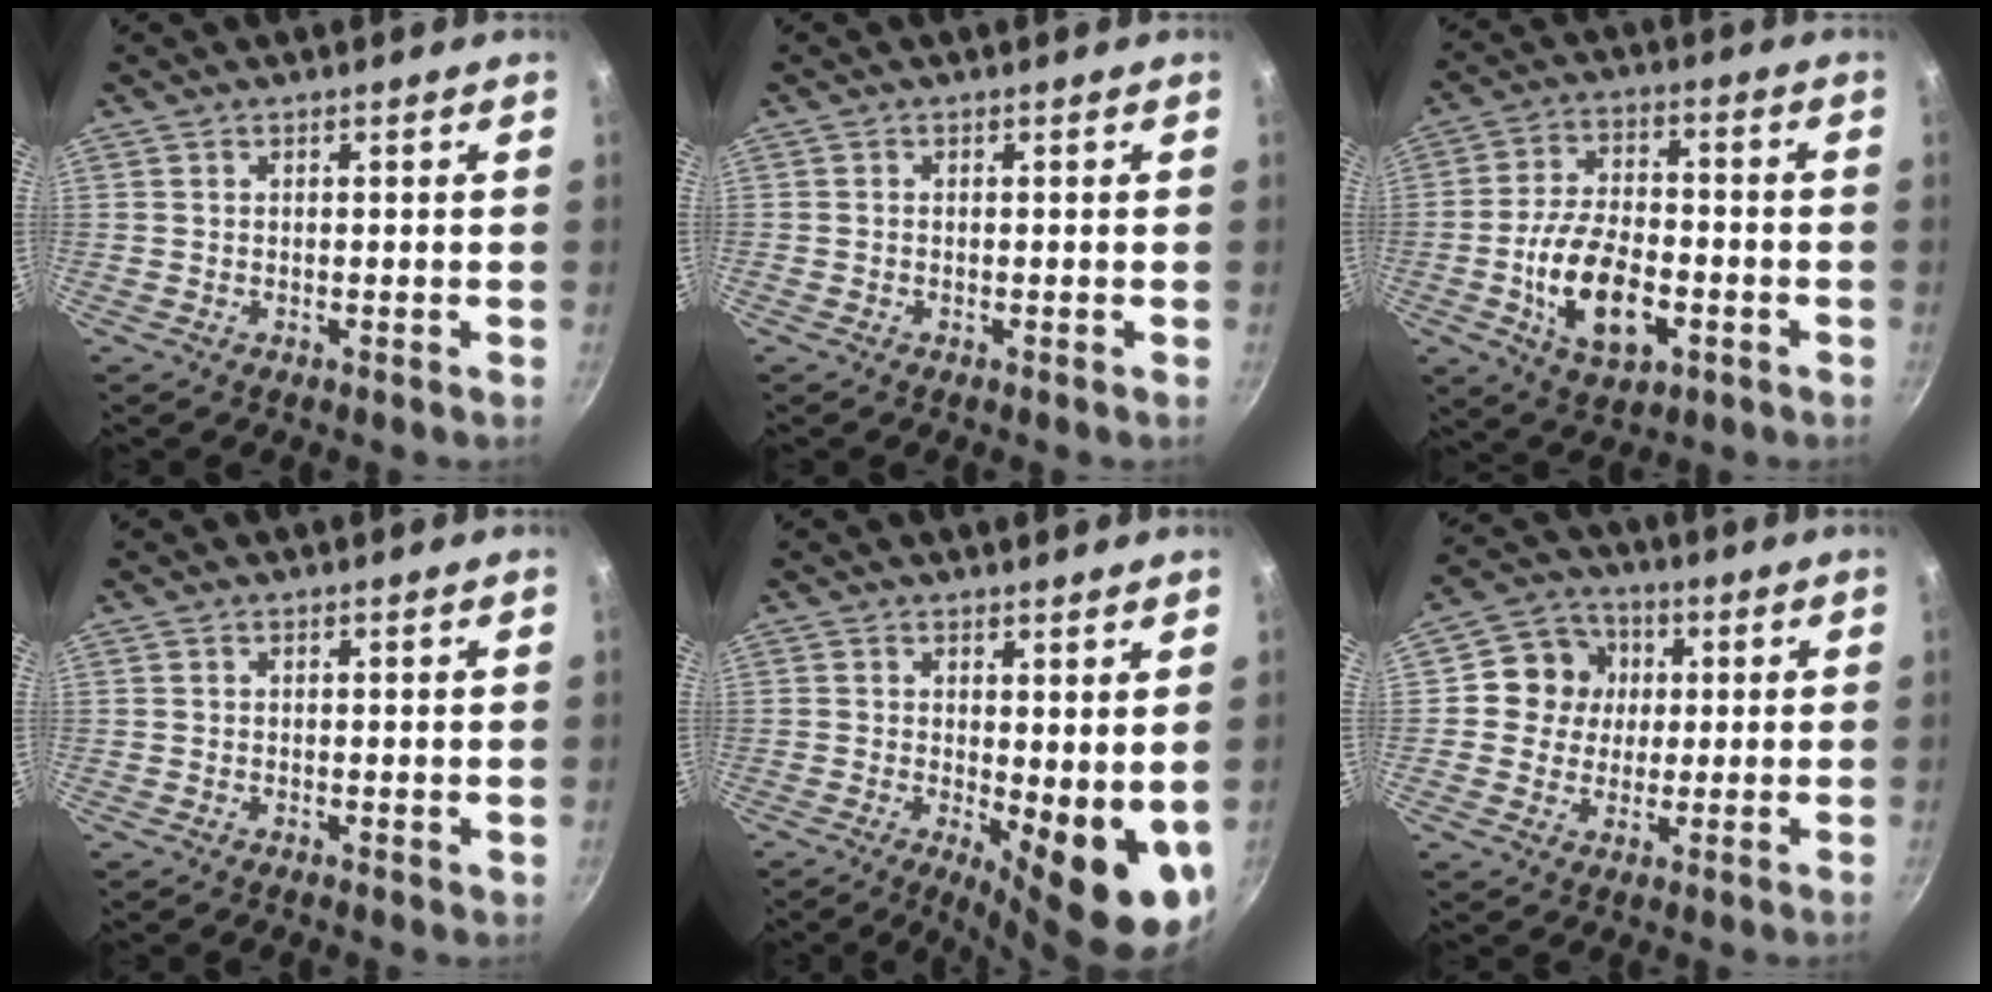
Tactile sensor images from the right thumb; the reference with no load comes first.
{"total": 0.0}
{"total": 14.4, "force": [-4.2, 7.9, 11.2], "torque": [-0.189, 0.023, -0.071]}
{"total": 0.6, "force": [0.3, 0.3, 0.4], "torque": [-0.004, -0.002, 0.004]}
{"total": 11.5, "force": [-0.1, 4.1, 10.7], "torque": [-0.113, -0.018, 0.008]}
{"total": 9.0, "force": [1.4, 8.4, 3.0], "torque": [-0.011, 0.012, 0.008]}